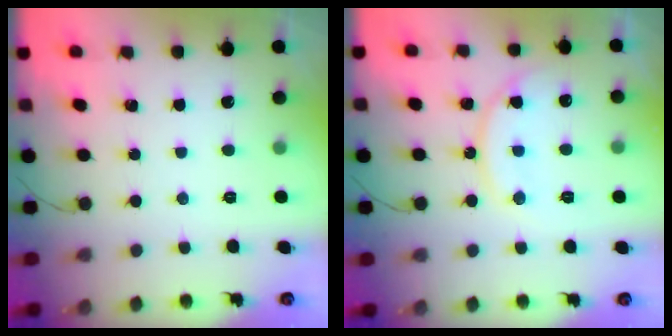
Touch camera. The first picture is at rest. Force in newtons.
{"total": 13.0, "press": 13.0, "slide": 0.9}